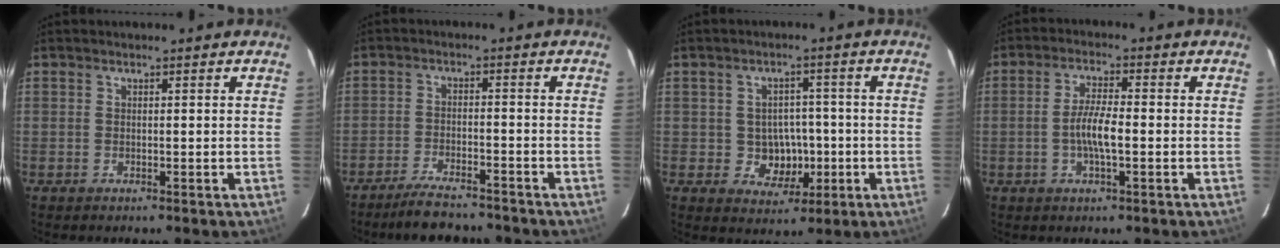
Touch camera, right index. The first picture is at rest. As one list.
[{"total": 9.0, "force": [-8.0, 1.9, 3.6], "torque": [-0.088, -0.006, -0.126]}, {"total": 6.1, "force": [-1.1, 5.6, 2.2], "torque": [-0.049, 0.016, 0.000]}, {"total": 5.5, "force": [-1.1, 0.9, 5.3], "torque": [-0.105, 0.002, -0.022]}]